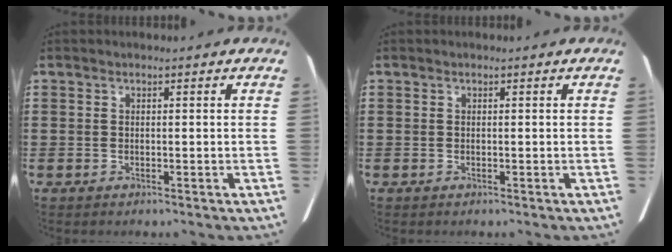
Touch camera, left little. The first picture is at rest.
{"total": 0.0}